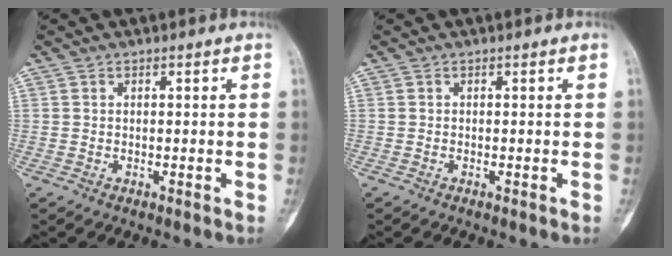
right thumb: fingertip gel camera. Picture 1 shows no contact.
{"total": 0.0}